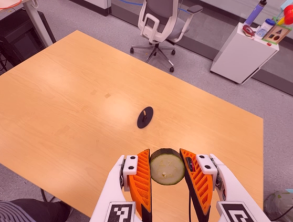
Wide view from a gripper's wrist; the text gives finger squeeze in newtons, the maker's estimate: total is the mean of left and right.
{"total": 9.5, "left": 9.2, "right": 9.8}